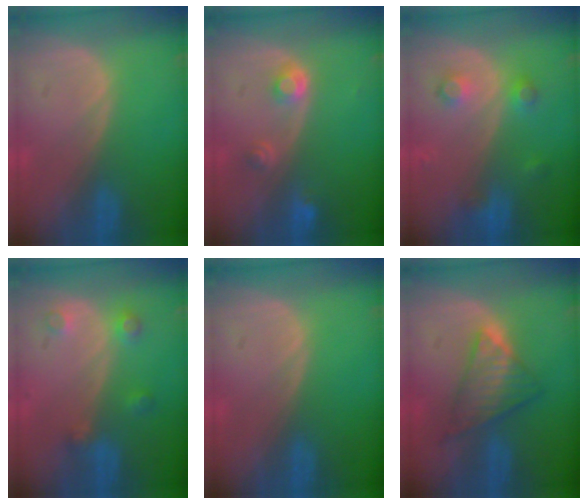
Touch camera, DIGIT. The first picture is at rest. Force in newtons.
{"total": 3.0, "press": 2.8, "slide": 1.0}
{"total": 3.8, "press": 3.4, "slide": 1.7}
{"total": 3.5, "press": 3.1, "slide": 1.5}
{"total": 0.0}
{"total": 6.1, "press": 6.0, "slide": 1.0}